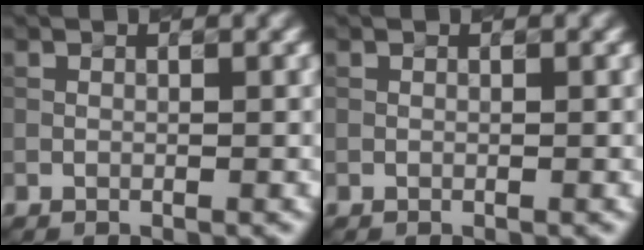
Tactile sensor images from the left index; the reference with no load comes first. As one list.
[{"total": 0.0}]